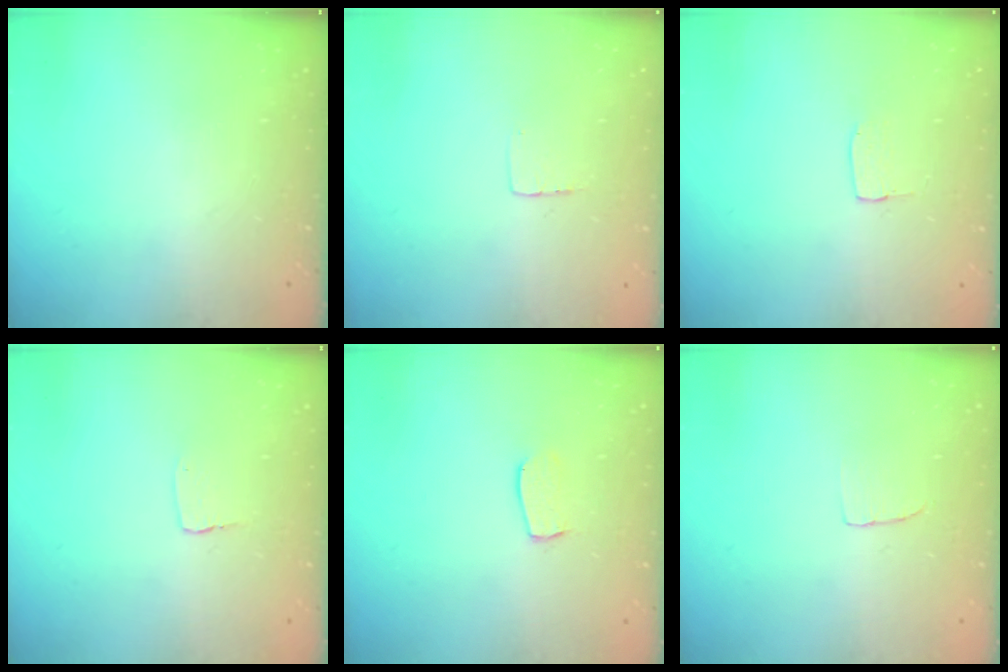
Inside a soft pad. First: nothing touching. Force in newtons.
{"total": 3.0, "press": 3.0, "slide": 0.2}
{"total": 2.9, "press": 2.9, "slide": 0.2}
{"total": 2.7, "press": 2.7, "slide": 0.2}
{"total": 6.1, "press": 6.1, "slide": 0.3}
{"total": 3.1, "press": 3.0, "slide": 0.3}